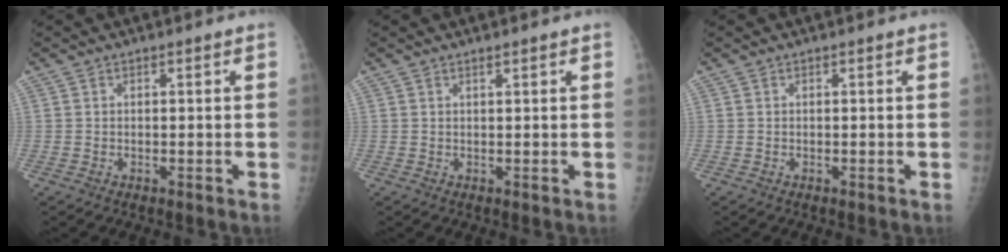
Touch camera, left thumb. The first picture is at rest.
{"total": 0.7, "force": [0.6, 0.0, 0.3], "torque": [-0.005, -0.004, 0.011]}
{"total": 0.0}